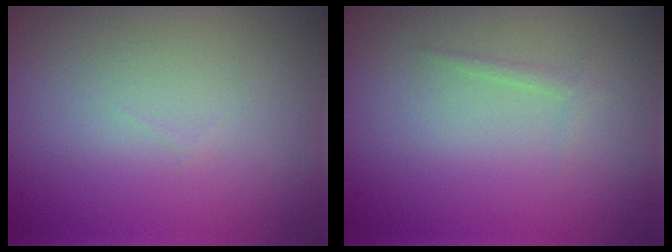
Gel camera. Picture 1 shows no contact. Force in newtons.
{"total": 0.6, "press": 0.6, "slide": 0.1}